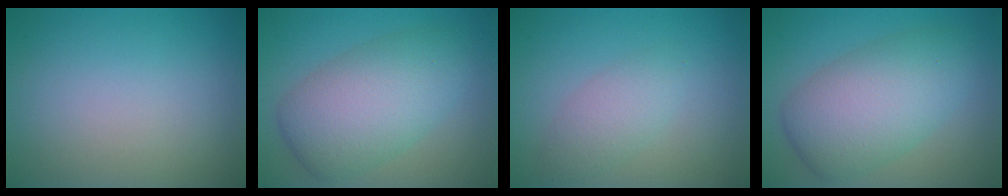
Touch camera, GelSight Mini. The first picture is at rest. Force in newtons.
{"total": 7.4, "press": 7.4, "slide": 0.1}
{"total": 2.4, "press": 2.4, "slide": 0.0}
{"total": 7.4, "press": 7.4, "slide": 0.1}